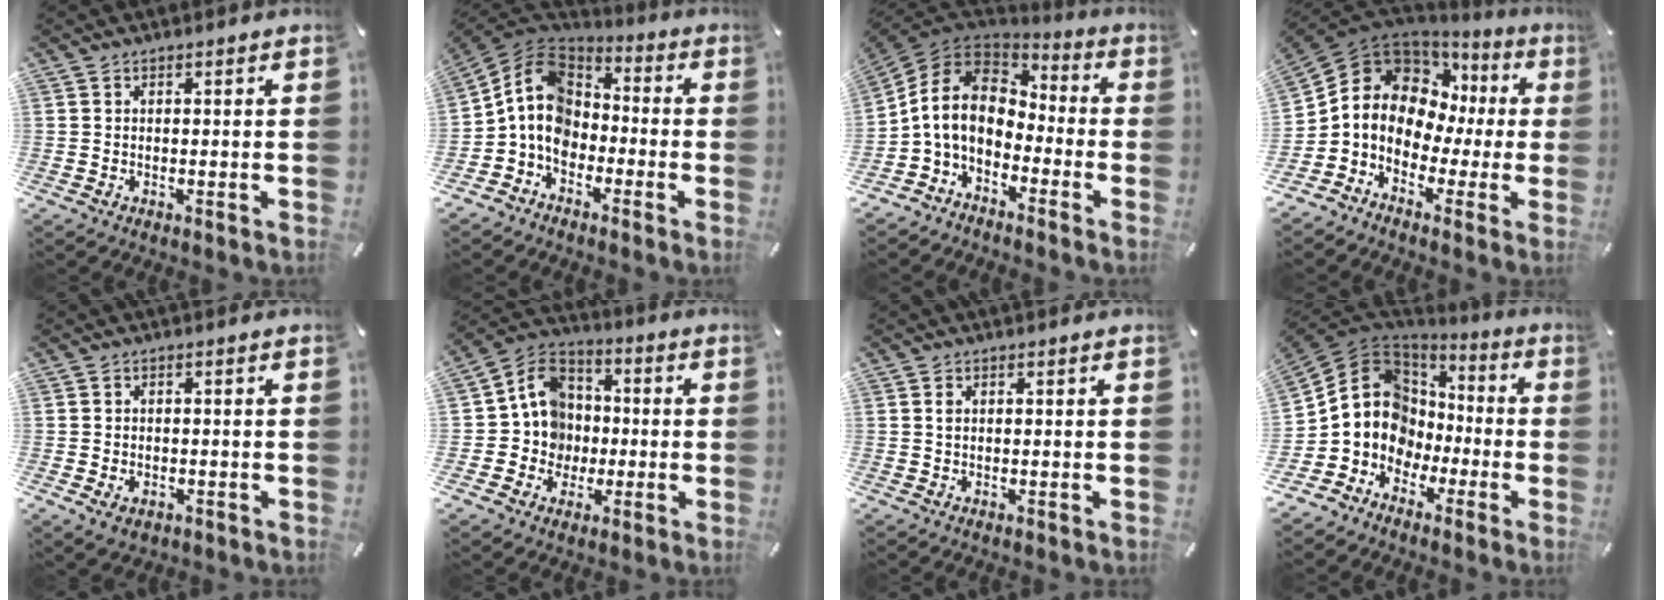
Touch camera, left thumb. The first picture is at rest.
{"total": 11.6, "force": [-2.9, 9.5, 6.1], "torque": [-0.152, 0.016, -0.055]}
{"total": 11.4, "force": [-1.8, 8.7, 7.1], "torque": [-0.180, 0.014, -0.040]}
{"total": 11.0, "force": [0.4, 10.0, 4.5], "torque": [-0.110, -0.026, 0.005]}
{"total": 2.7, "force": [-1.1, 2.0, 1.4], "torque": [-0.031, 0.003, -0.022]}
{"total": 10.5, "force": [-1.4, 10.1, 2.3], "torque": [-0.059, 0.009, -0.023]}
{"total": 0.8, "force": [0.2, 0.4, 0.6], "torque": [-0.014, 0.001, 0.003]}
{"total": 12.5, "force": [-1.5, 11.8, 3.6], "torque": [-0.092, -0.014, -0.019]}